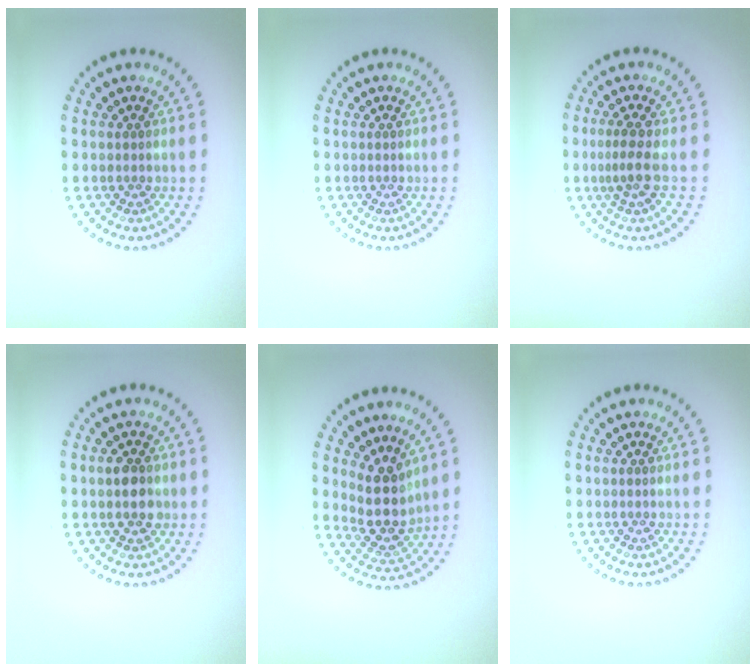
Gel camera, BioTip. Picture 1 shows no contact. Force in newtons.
{"total": 0.0}
{"total": 2.2, "press": 1.6, "slide": 1.6}
{"total": 2.6, "press": 2.6, "slide": 0.1}
{"total": 3.8, "press": 3.0, "slide": 2.3}
{"total": 0.0}